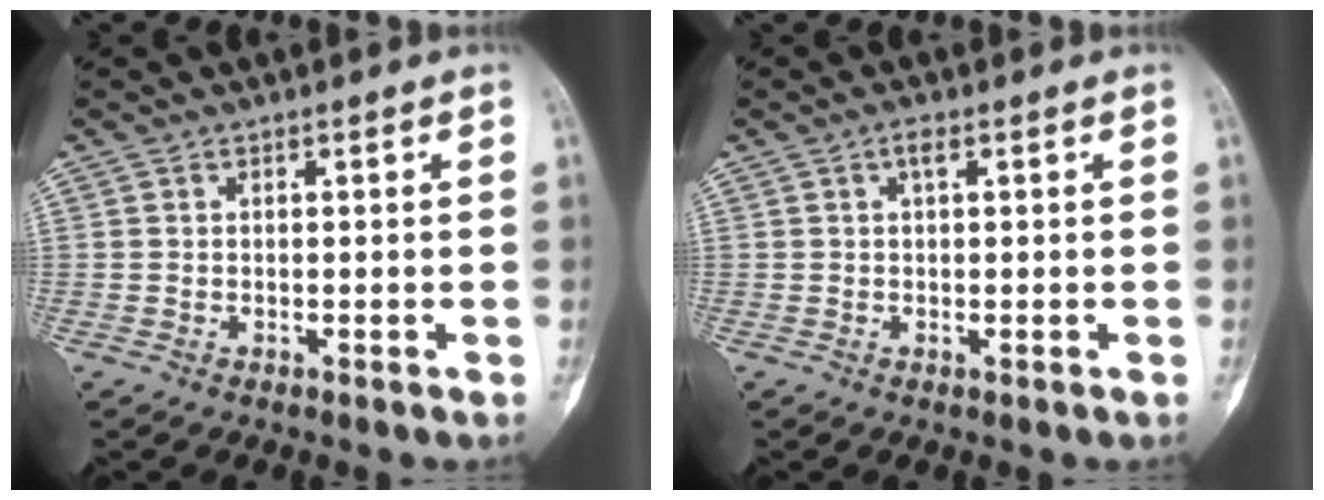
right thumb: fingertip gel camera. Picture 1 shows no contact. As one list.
[{"total": 2.0, "force": [0.6, 0.7, 1.8], "torque": [-0.032, 0.003, 0.008]}]